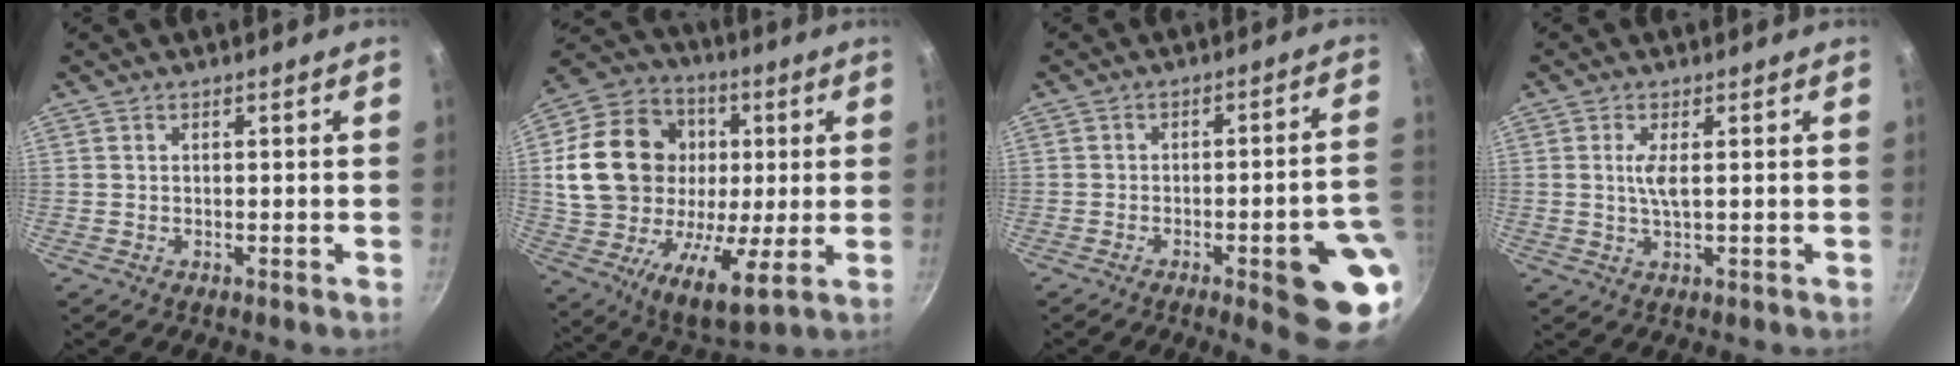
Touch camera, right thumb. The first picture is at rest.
{"total": 25.1, "force": [3.7, 18.2, 16.9], "torque": [-0.269, -0.005, 0.059]}
{"total": 14.9, "force": [-5.5, 3.4, 13.4], "torque": [-0.124, 0.032, -0.068]}
{"total": 3.2, "force": [0.6, 0.7, 3.1], "torque": [-0.067, -0.003, 0.012]}